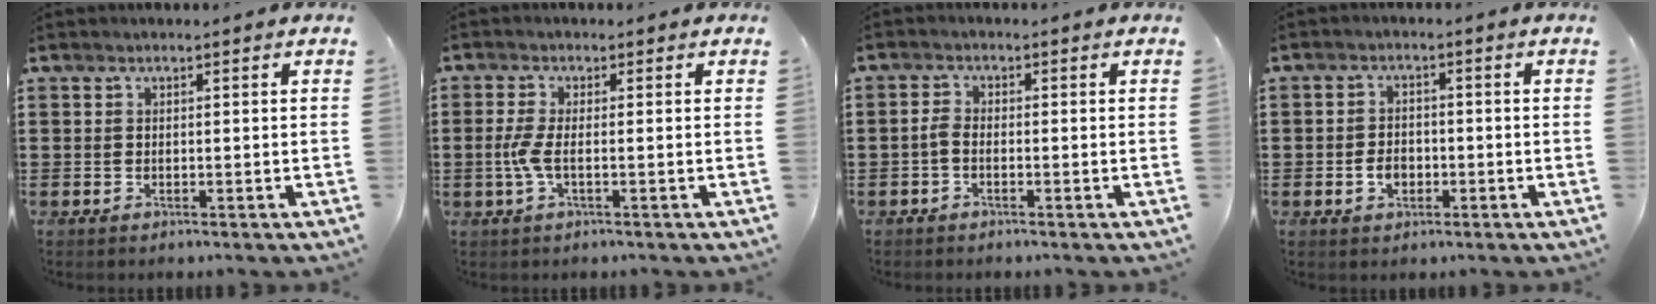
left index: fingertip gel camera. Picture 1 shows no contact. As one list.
[{"total": 3.3, "force": [-0.6, 0.7, 3.2], "torque": [-0.080, -0.007, -0.017]}, {"total": 1.6, "force": [-0.9, 0.6, 1.2], "torque": [-0.038, -0.002, -0.022]}, {"total": 3.0, "force": [-1.0, 2.1, 1.9], "torque": [-0.037, 0.000, -0.020]}]